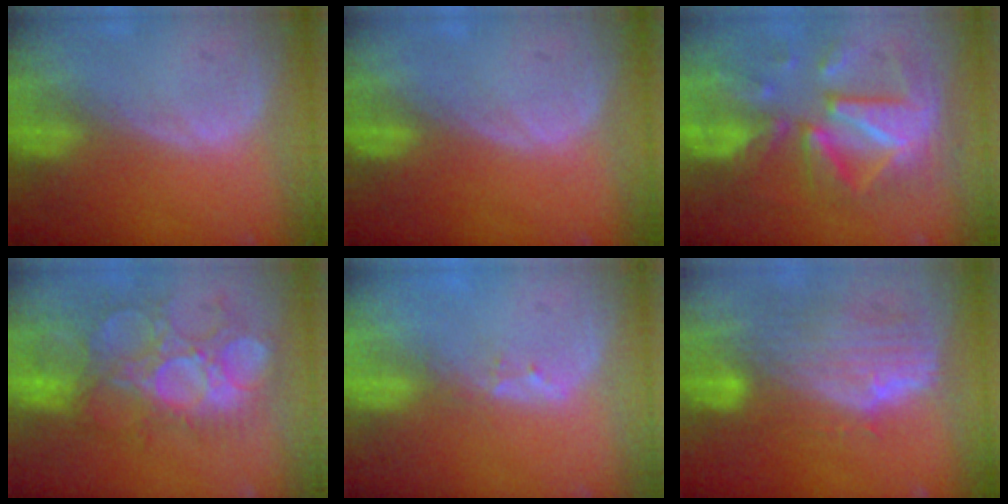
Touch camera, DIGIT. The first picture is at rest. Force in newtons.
{"total": 0.0}
{"total": 12.4, "press": 12.3, "slide": 1.2}
{"total": 10.8, "press": 10.5, "slide": 2.4}
{"total": 1.7, "press": 1.5, "slide": 0.9}
{"total": 10.0, "press": 8.8, "slide": 4.7}